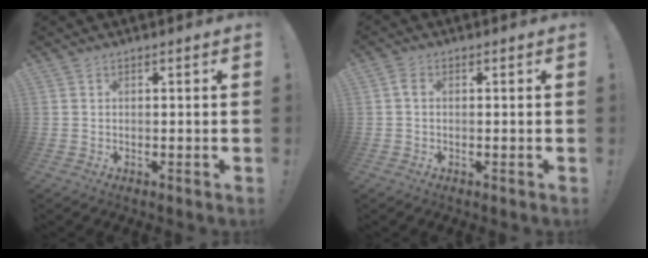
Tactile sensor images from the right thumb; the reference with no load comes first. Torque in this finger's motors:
{"motor_torque": [0.44, 0.60, 0.38, -0.32, 0.17]}